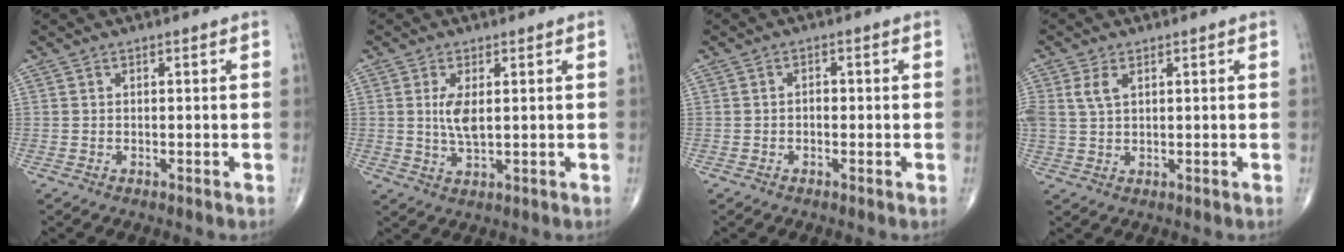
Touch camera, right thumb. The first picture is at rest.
{"total": 4.5, "force": [0.8, 1.7, 4.1], "torque": [-0.086, -0.011, 0.019]}
{"total": 1.3, "force": [-0.3, 0.9, 0.9], "torque": [-0.006, 0.003, -0.010]}
{"total": 3.7, "force": [1.5, 2.1, 2.7], "torque": [-0.060, 0.004, 0.035]}